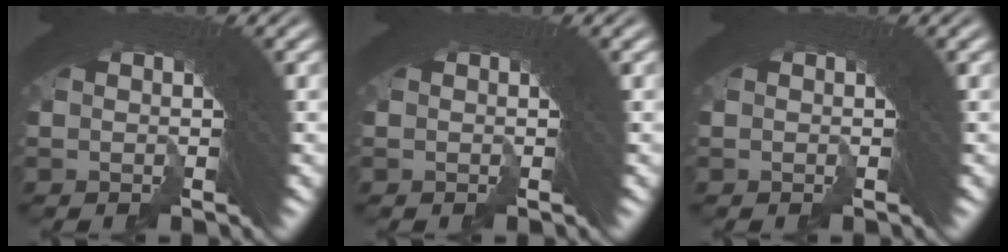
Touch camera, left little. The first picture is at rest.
{"total": 0.0}
{"total": 0.0}